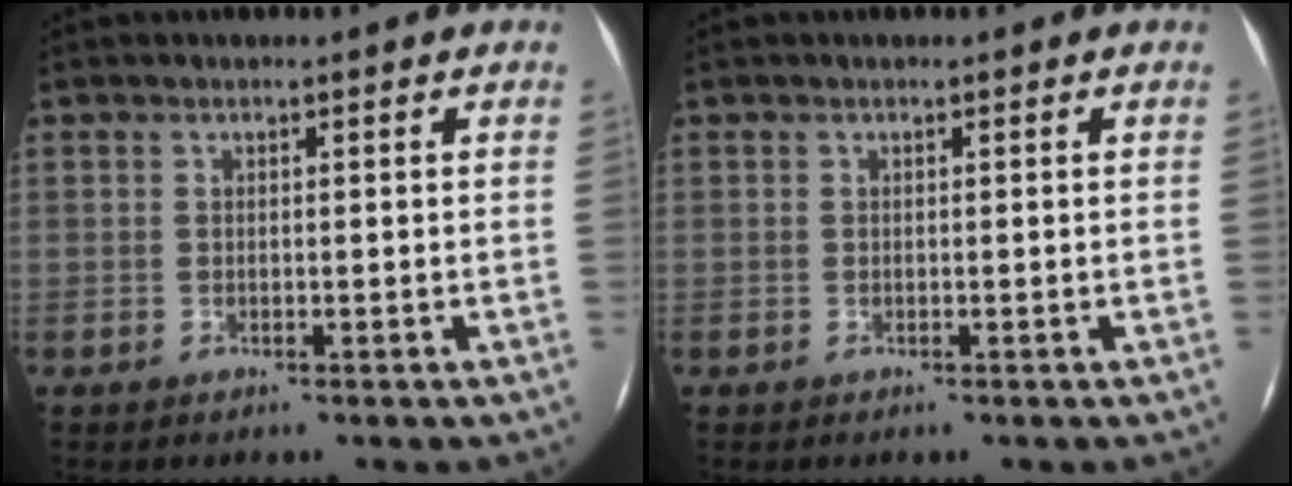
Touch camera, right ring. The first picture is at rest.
{"total": 0.0}